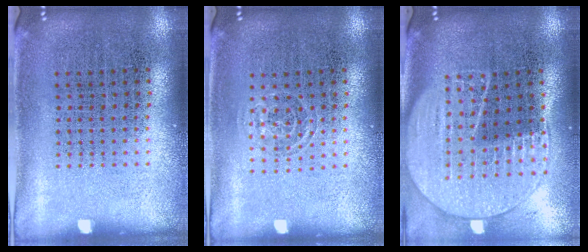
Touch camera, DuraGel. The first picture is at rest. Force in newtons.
{"total": 0.8, "press": 0.6, "slide": 0.6}
{"total": 2.0, "press": 1.8, "slide": 0.9}